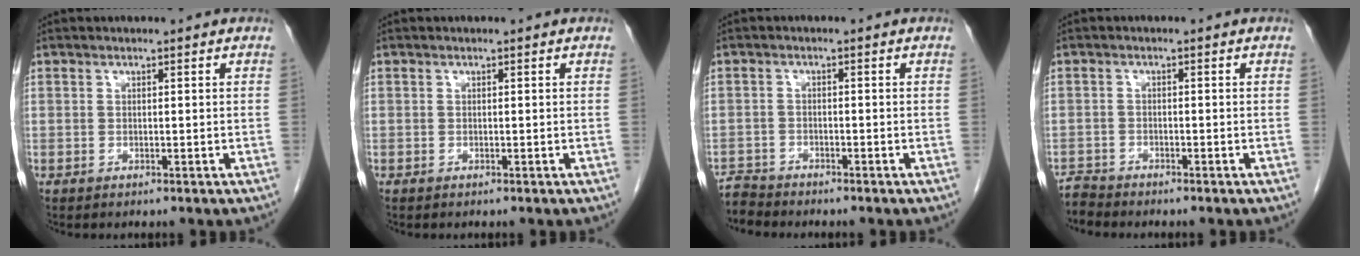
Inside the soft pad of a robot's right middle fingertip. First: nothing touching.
{"total": 0.0}
{"total": 2.8, "force": [-2.7, 0.0, -0.8], "torque": [0.020, -0.014, -0.052]}
{"total": 2.2, "force": [-2.1, -0.1, -0.7], "torque": [0.015, -0.012, -0.040]}